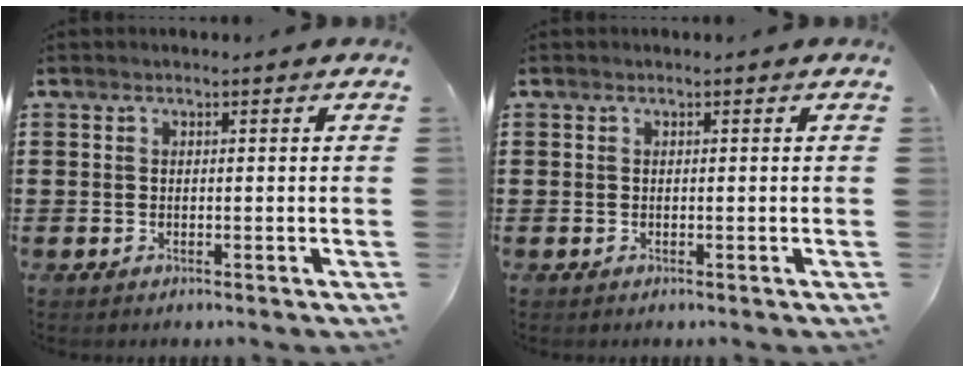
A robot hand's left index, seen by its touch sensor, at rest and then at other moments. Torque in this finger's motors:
{"motor_torque": [-0.02, -0.01, 0.00, 0.00]}